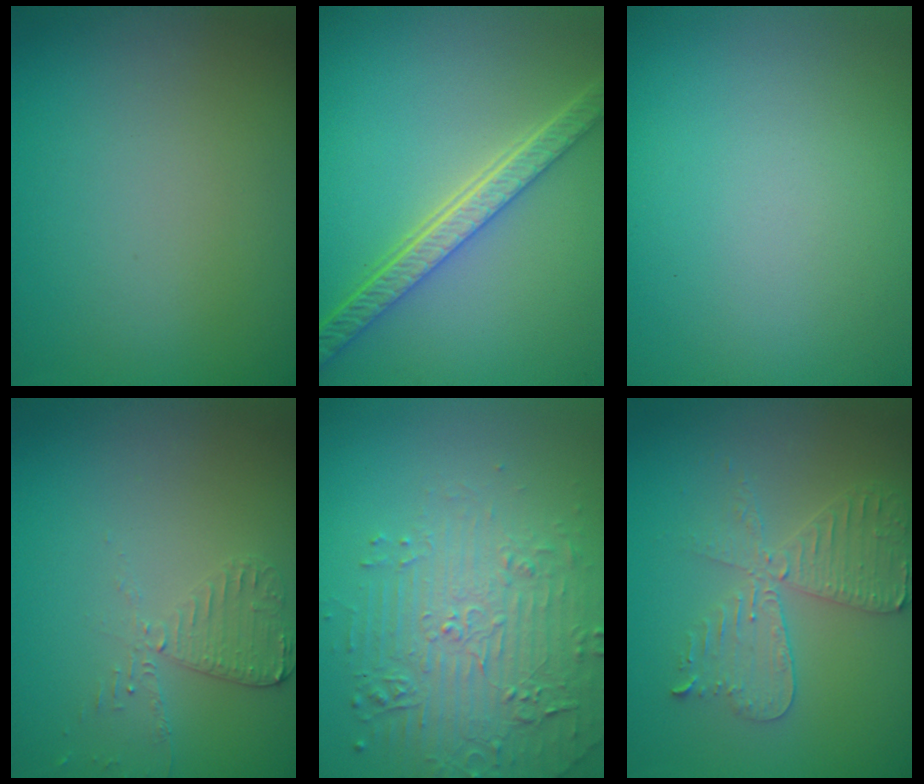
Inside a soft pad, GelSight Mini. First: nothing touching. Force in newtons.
{"total": 5.2, "press": 4.0, "slide": 3.3}
{"total": 0.0}
{"total": 2.4, "press": 2.4, "slide": 0.2}
{"total": 5.1, "press": 3.9, "slide": 3.3}
{"total": 4.4, "press": 3.8, "slide": 2.1}